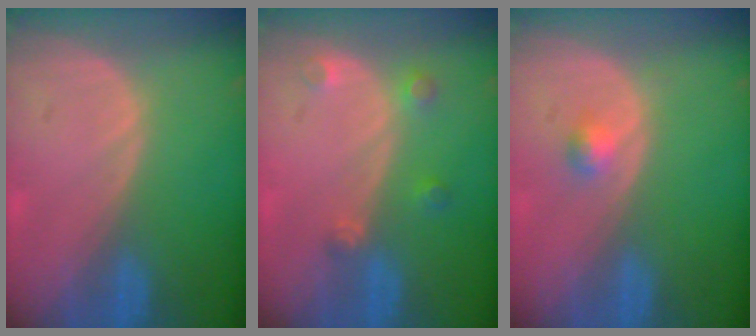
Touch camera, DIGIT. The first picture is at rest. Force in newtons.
{"total": 2.6, "press": 2.6, "slide": 0.5}
{"total": 1.8, "press": 1.6, "slide": 0.9}